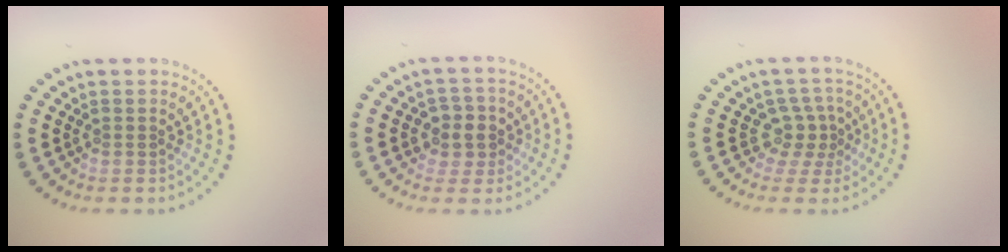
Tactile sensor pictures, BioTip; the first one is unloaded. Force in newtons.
{"total": 2.6, "press": 2.5, "slide": 0.9}
{"total": 2.5, "press": 1.7, "slide": 1.8}